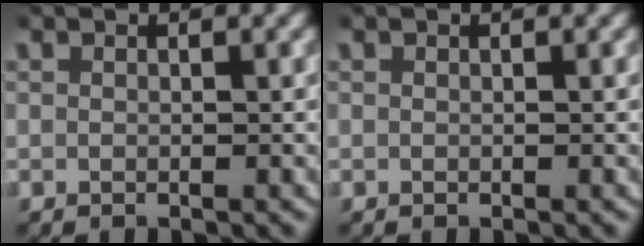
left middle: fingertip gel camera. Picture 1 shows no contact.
{"total": 0.0}